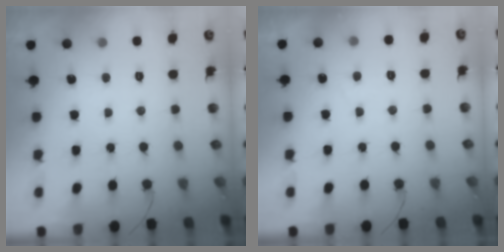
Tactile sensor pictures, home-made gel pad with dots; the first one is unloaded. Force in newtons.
{"total": 1.2, "press": 1.2, "slide": 0.3}